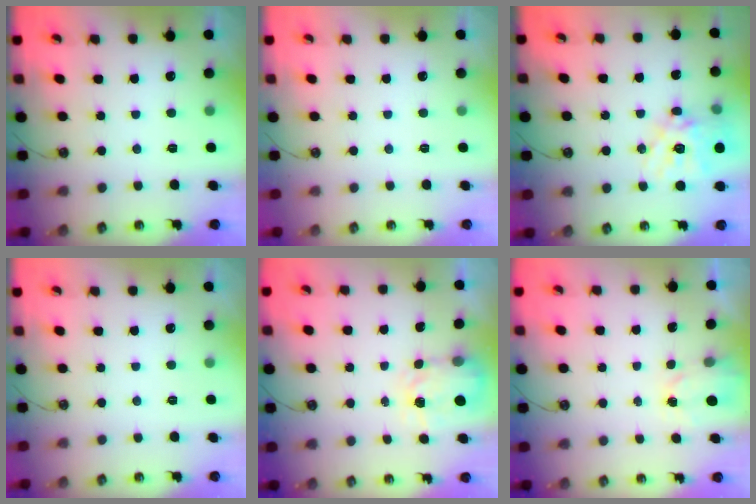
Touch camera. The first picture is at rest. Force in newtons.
{"total": 0.0}
{"total": 17.9, "press": 17.7, "slide": 2.6}
{"total": 0.0}
{"total": 3.9, "press": 3.8, "slide": 0.6}
{"total": 2.1, "press": 2.1, "slide": 0.4}